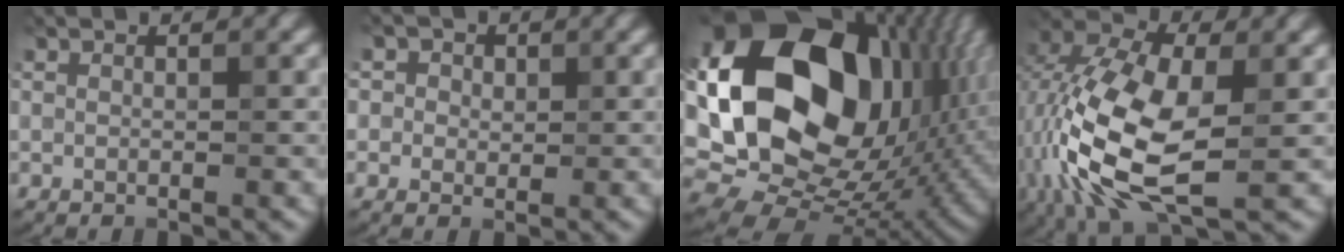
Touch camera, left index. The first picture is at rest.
{"total": 3.1, "force": [1.3, 2.6, 1.1], "torque": [-0.018, 0.002, 0.007]}
{"total": 21.6, "force": [4.3, 15.9, 14.1], "torque": [-0.287, 0.007, 0.089]}
{"total": 12.6, "force": [-2.2, 6.6, 10.4], "torque": [-0.243, -0.006, -0.049]}